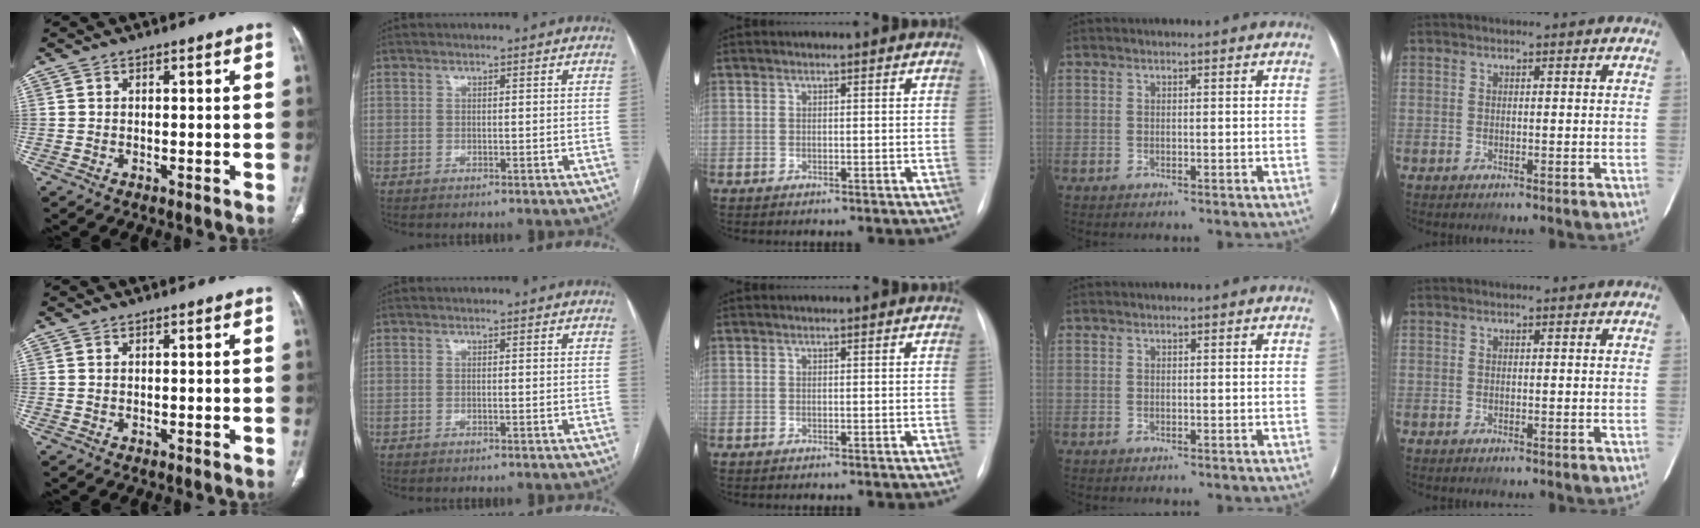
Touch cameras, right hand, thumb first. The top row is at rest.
{}